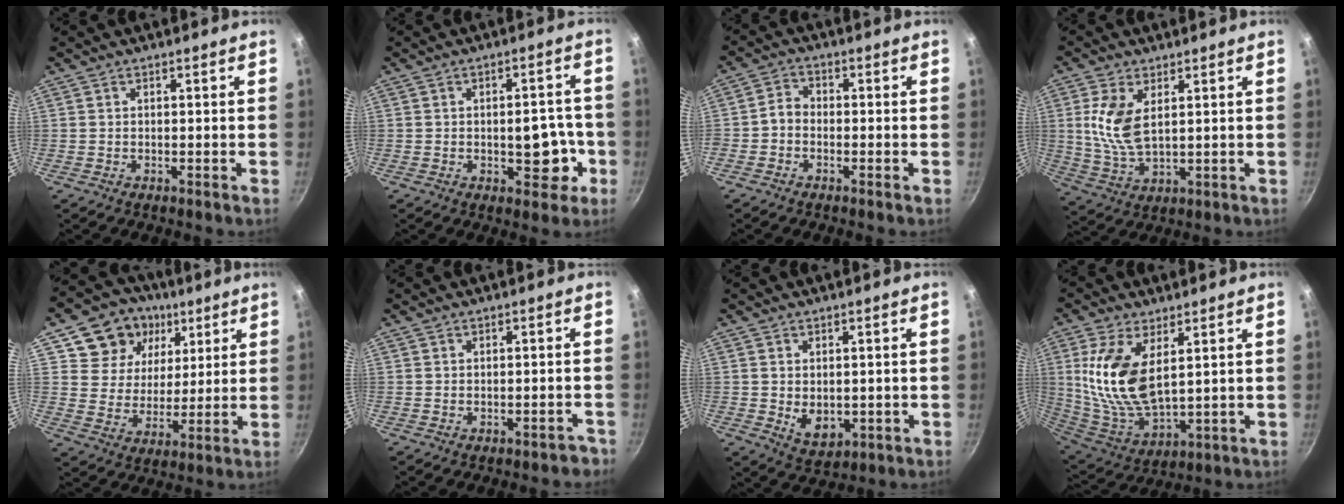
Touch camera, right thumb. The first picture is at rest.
{"total": 8.5, "force": [-2.3, 4.7, 6.7], "torque": [-0.039, 0.019, -0.026]}
{"total": 2.9, "force": [-1.3, 2.2, 1.4], "torque": [-0.026, 0.022, -0.034]}
{"total": 9.2, "force": [2.4, 4.9, 7.4], "torque": [-0.150, -0.018, 0.053]}
{"total": 14.8, "force": [6.8, 11.7, 5.8], "torque": [-0.071, -0.022, 0.115]}
{"total": 2.0, "force": [-1.6, 1.1, 0.6], "torque": [0.015, 0.035, -0.001]}
{"total": 5.6, "force": [-0.2, 3.9, 3.9], "torque": [-0.053, -0.014, 0.009]}
{"total": 15.8, "force": [4.4, 7.9, 13.0], "torque": [-0.257, -0.035, 0.097]}